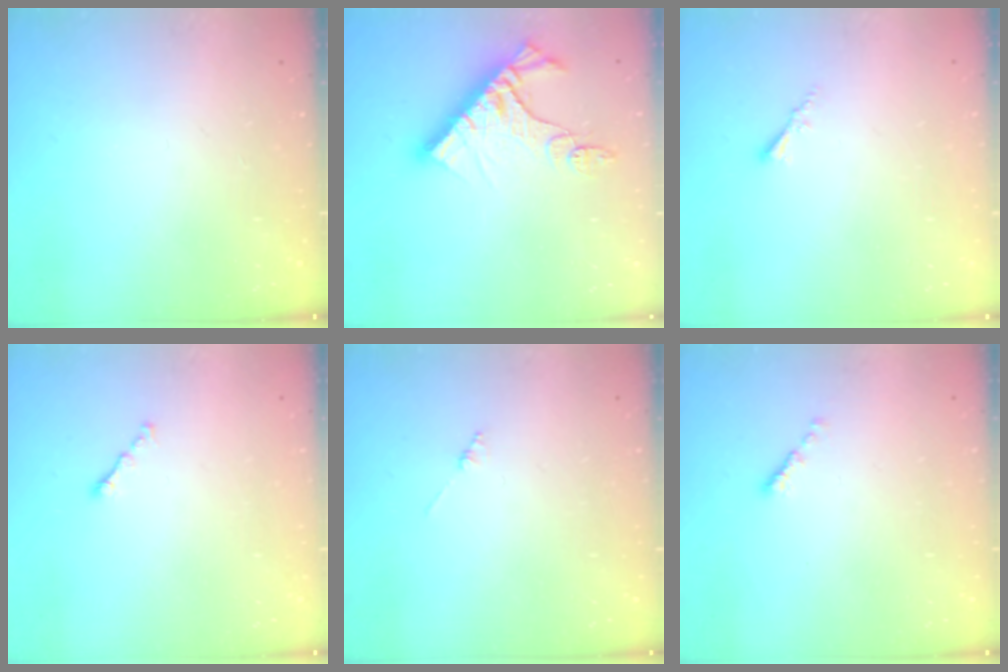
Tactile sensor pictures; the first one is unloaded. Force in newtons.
{"total": 11.8, "press": 11.8, "slide": 1.1}
{"total": 1.8, "press": 1.7, "slide": 0.5}
{"total": 0.8, "press": 0.6, "slide": 0.4}
{"total": 1.3, "press": 1.3, "slide": 0.3}
{"total": 0.0}